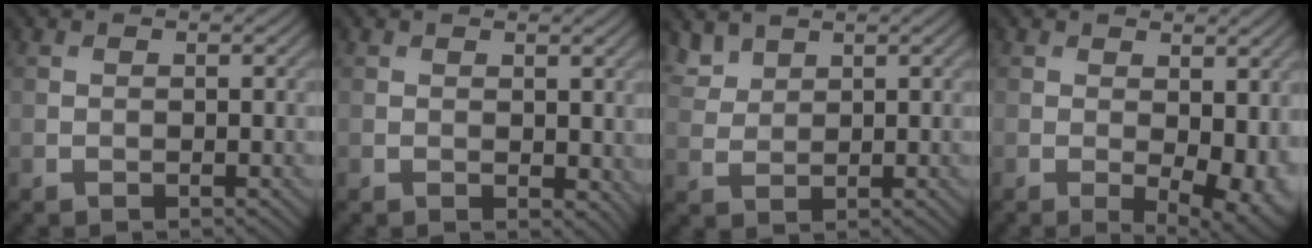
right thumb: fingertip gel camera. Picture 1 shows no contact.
{"total": 1.8, "force": [0.9, 1.1, 1.2], "torque": [-0.017, -0.006, 0.019]}
{"total": 3.0, "force": [2.5, 1.4, 1.0], "torque": [-0.032, 0.000, 0.062]}
{"total": 6.5, "force": [-0.4, 3.1, 5.7], "torque": [-0.085, -0.017, 0.007]}